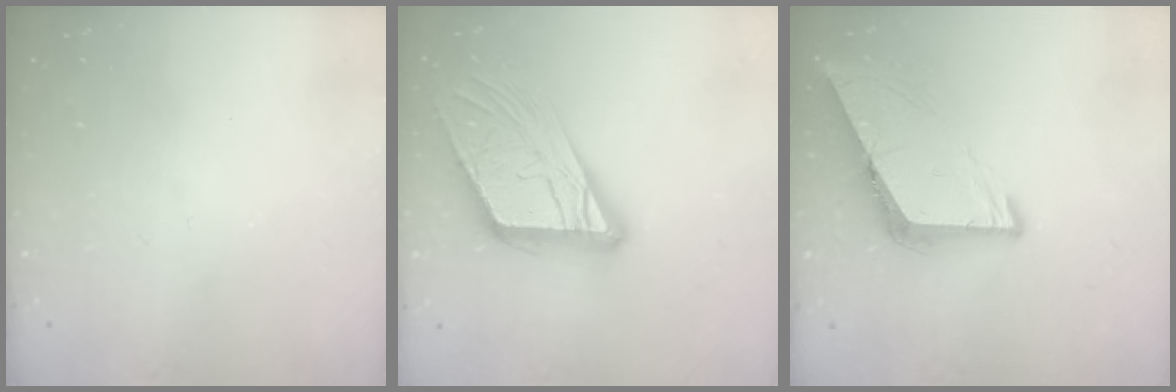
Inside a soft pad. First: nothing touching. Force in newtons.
{"total": 15.7, "press": 15.6, "slide": 1.8}
{"total": 7.8, "press": 7.8, "slide": 0.6}